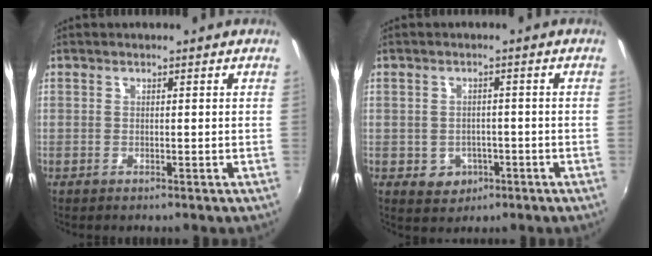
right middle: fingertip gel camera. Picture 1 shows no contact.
{"total": 4.9, "force": [-1.7, 4.3, 1.5], "torque": [-0.042, 0.003, -0.012]}